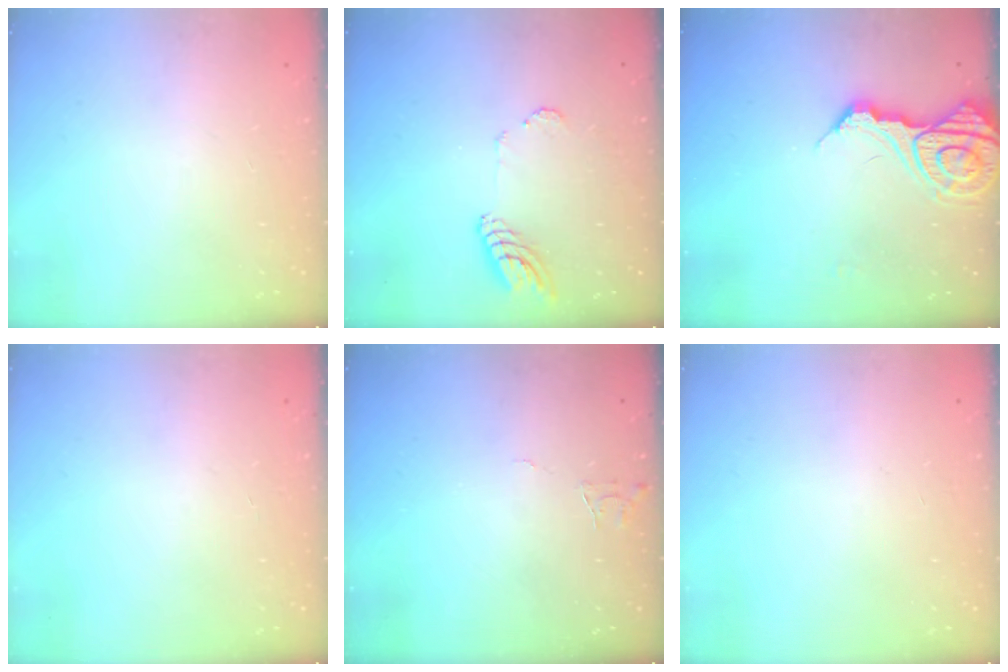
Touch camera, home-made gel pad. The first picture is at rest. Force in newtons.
{"total": 10.0, "press": 9.9, "slide": 1.0}
{"total": 12.2, "press": 12.1, "slide": 1.3}
{"total": 0.0}
{"total": 4.0, "press": 4.0, "slide": 0.4}
{"total": 0.0}